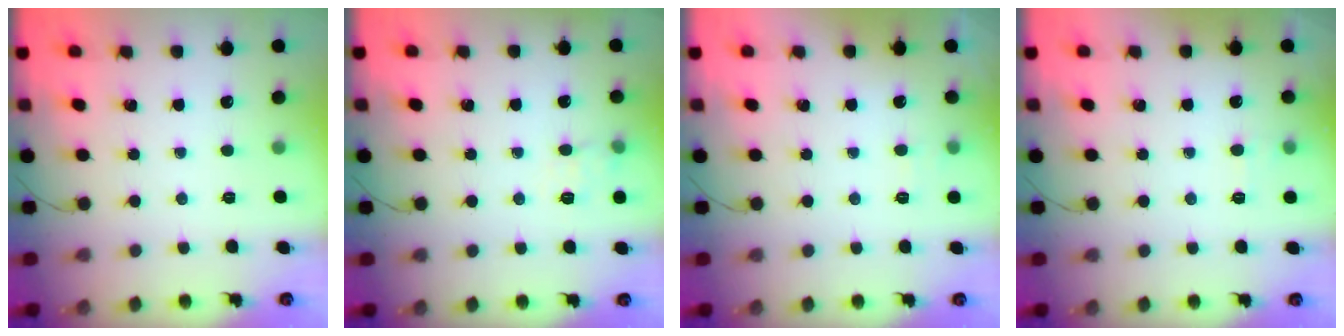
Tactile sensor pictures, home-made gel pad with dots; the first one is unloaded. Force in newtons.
{"total": 7.4, "press": 7.2, "slide": 1.8}
{"total": 3.6, "press": 3.1, "slide": 1.7}
{"total": 5.6, "press": 5.3, "slide": 1.7}